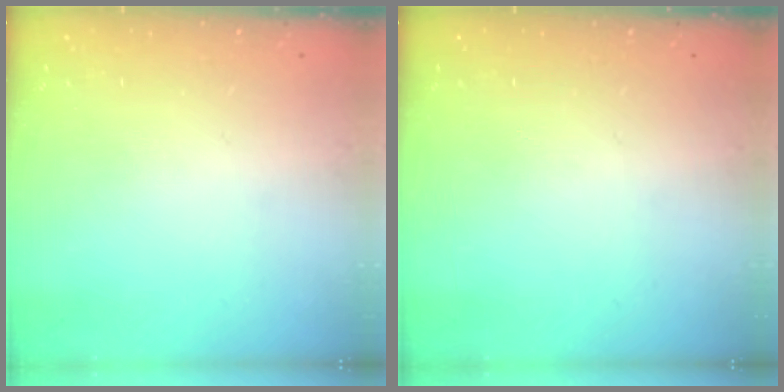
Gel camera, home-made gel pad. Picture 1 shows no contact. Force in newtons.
{"total": 0.0}